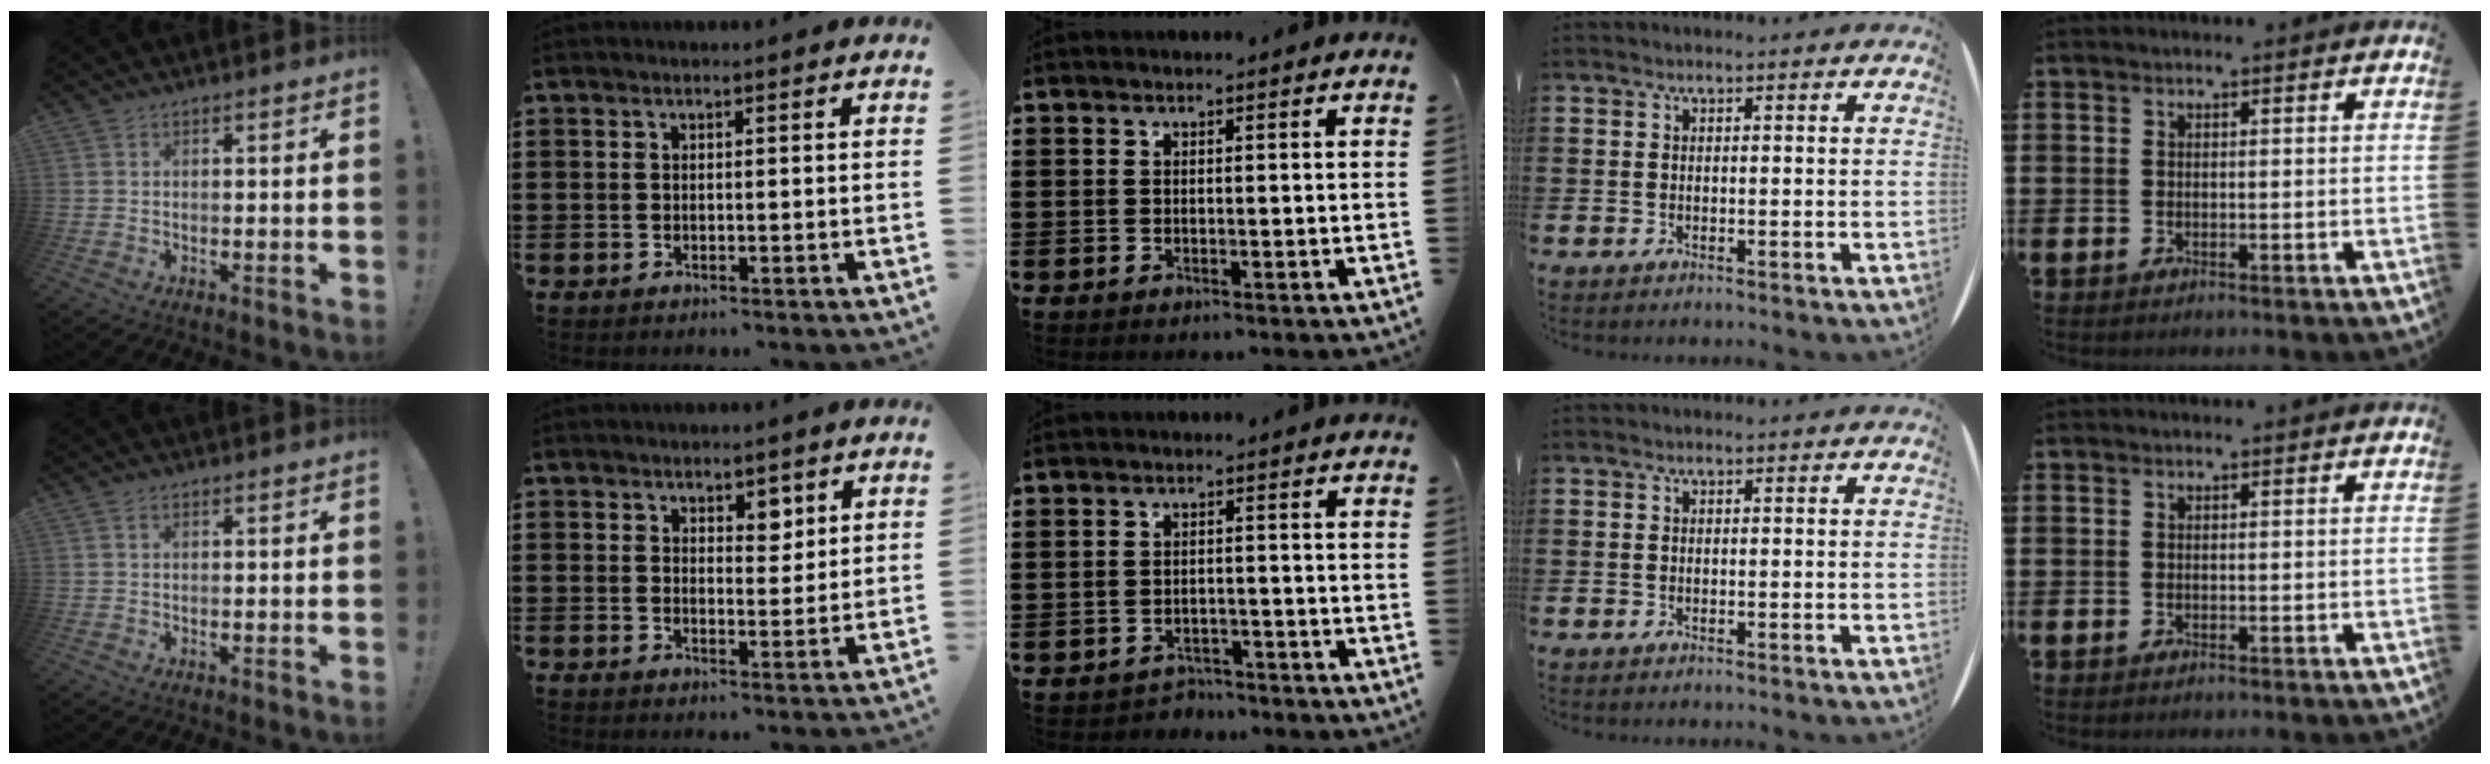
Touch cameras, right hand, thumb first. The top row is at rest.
{"thumb": {"total": 0.8, "force": [0.4, 0.5, 0.5], "torque": [-0.013, 0.004, 0.008]}, "index": {"total": 3.2, "force": [2.3, 1.9, 1.3], "torque": [-0.016, 0.004, 0.039]}, "middle": {"total": 2.0, "force": [-1.9, 0.5, -0.1], "torque": [-0.009, -0.002, -0.042]}}